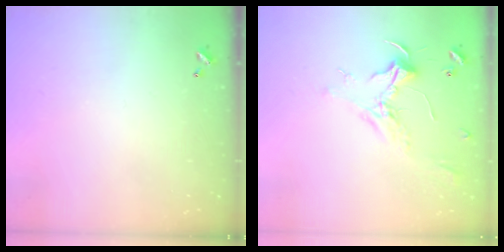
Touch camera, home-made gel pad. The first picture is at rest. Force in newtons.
{"total": 2.3, "press": 2.2, "slide": 0.7}